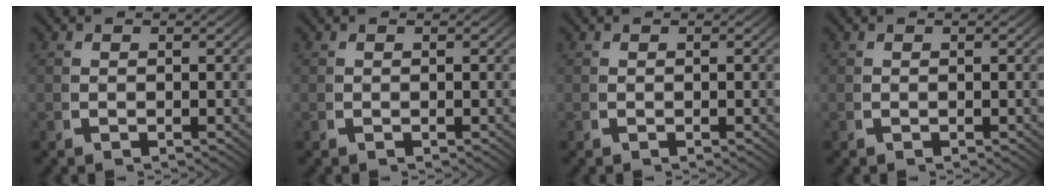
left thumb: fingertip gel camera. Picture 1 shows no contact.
{"total": 0.0}
{"total": 0.0}
{"total": 0.0}